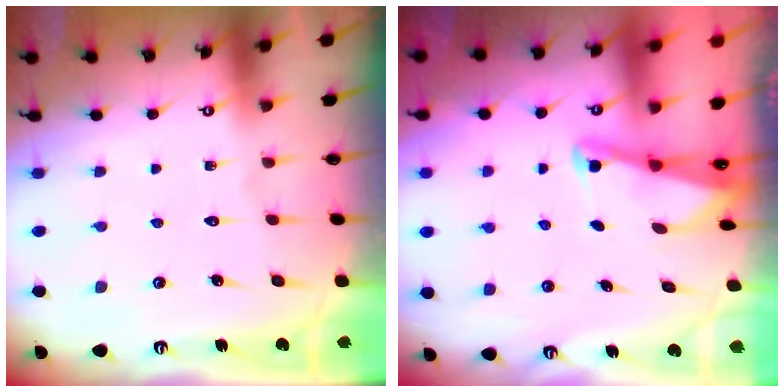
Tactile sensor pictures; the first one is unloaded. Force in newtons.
{"total": 2.2, "press": 2.2, "slide": 0.3}